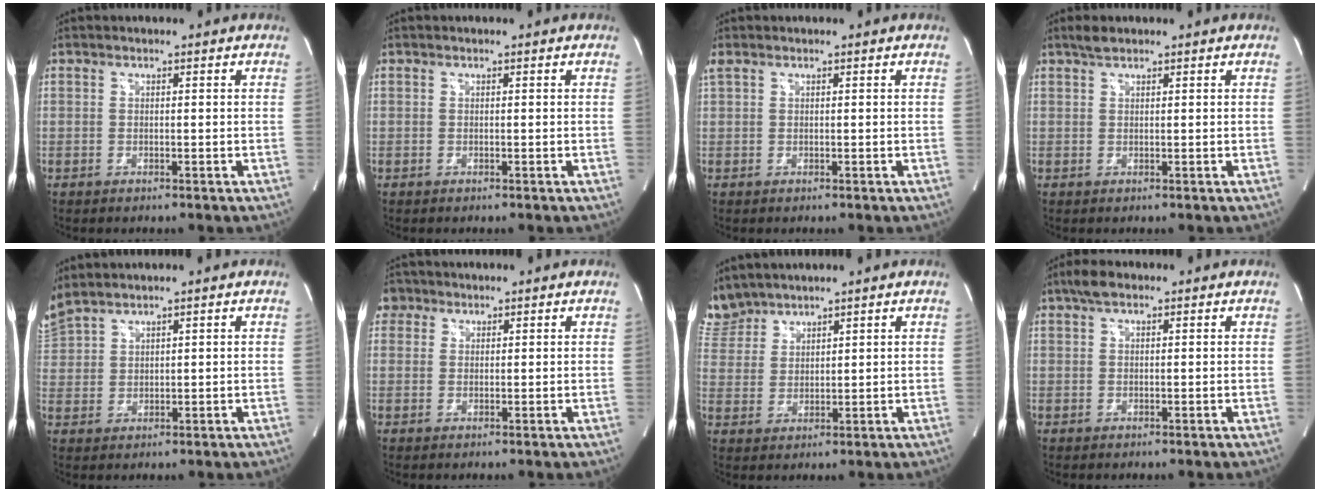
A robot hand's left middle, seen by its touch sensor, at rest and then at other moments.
{"total": 0.0}
{"total": 1.2, "force": [0.8, 0.6, 0.6], "torque": [-0.024, 0.024, 0.023]}
{"total": 1.7, "force": [1.4, 0.5, 0.8], "torque": [-0.021, 0.008, 0.028]}
{"total": 5.4, "force": [5.1, 0.5, 1.8], "torque": [-0.061, 0.018, 0.117]}
{"total": 2.9, "force": [1.6, 2.4, 0.2], "torque": [0.001, 0.014, 0.025]}
{"total": 6.7, "force": [6.4, 2.0, 0.3], "torque": [-0.016, 0.012, 0.143]}
{"total": 2.8, "force": [1.9, 1.1, 1.8], "torque": [-0.041, 0.018, 0.034]}